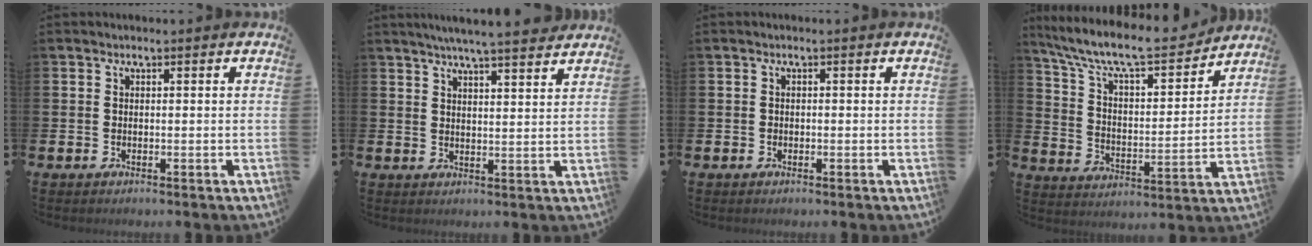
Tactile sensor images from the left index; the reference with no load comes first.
{"total": 5.6, "force": [5.4, -0.4, 1.7], "torque": [-0.045, -0.023, 0.095]}
{"total": 0.5, "force": [-0.2, 0.5, 0.1], "torque": [-0.008, 0.007, -0.006]}
{"total": 10.0, "force": [9.0, 2.1, 3.9], "torque": [-0.114, -0.059, 0.152]}